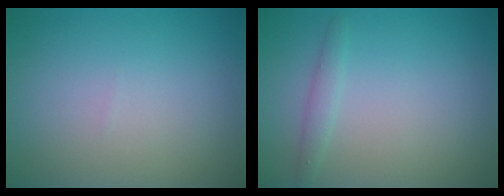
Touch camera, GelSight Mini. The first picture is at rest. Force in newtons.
{"total": 1.3, "press": 1.3, "slide": 0.0}